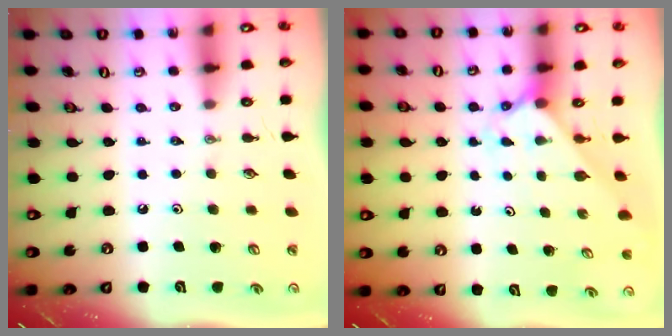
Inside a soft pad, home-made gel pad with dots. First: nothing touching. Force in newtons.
{"total": 2.1, "press": 2.1, "slide": 0.2}